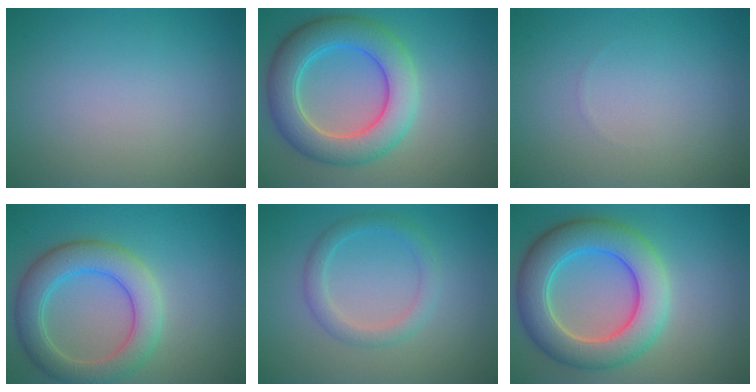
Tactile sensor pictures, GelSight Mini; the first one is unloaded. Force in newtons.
{"total": 7.3, "press": 7.3, "slide": 0.3}
{"total": 0.0}
{"total": 5.6, "press": 5.6, "slide": 0.6}
{"total": 2.4, "press": 2.3, "slide": 0.1}
{"total": 8.4, "press": 8.4, "slide": 0.3}